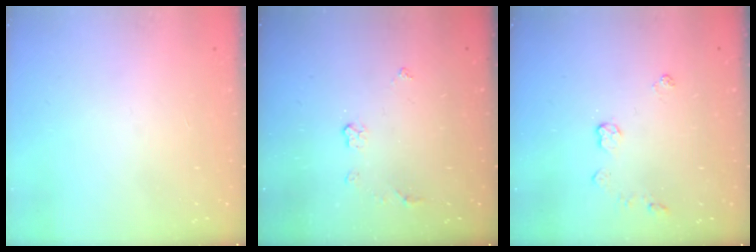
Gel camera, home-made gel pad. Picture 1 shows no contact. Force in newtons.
{"total": 3.4, "press": 3.4, "slide": 0.4}
{"total": 3.6, "press": 3.6, "slide": 0.4}